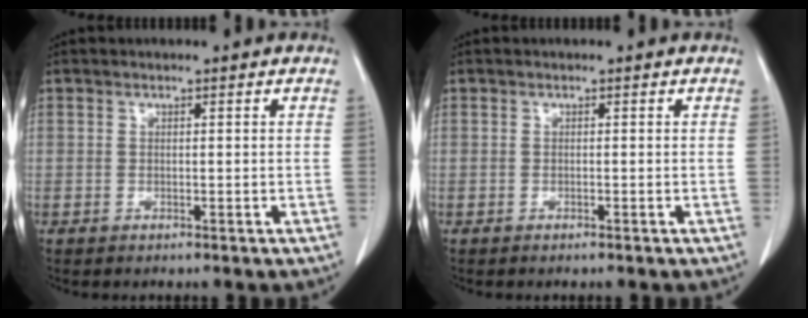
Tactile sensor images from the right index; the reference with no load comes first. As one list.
[{"total": 0.0}]